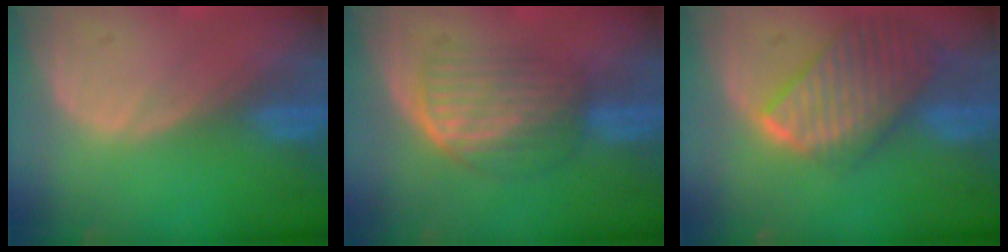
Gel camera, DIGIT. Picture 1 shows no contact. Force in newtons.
{"total": 7.1, "press": 6.0, "slide": 3.8}
{"total": 9.8, "press": 8.4, "slide": 5.0}